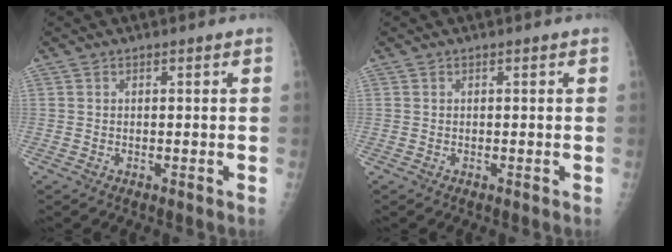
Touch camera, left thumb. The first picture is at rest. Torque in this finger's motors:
{"motor_torque": [0.02, 0.01, 0.09, 0.03, 0.00]}